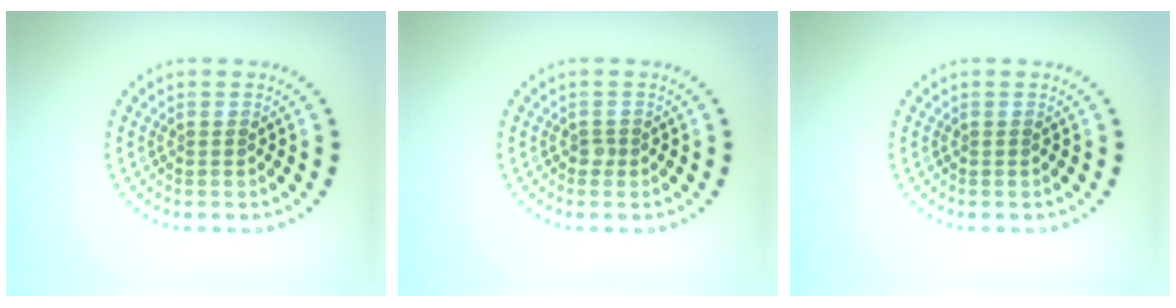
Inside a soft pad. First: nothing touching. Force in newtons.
{"total": 0.7, "press": 0.6, "slide": 0.4}
{"total": 0.0}